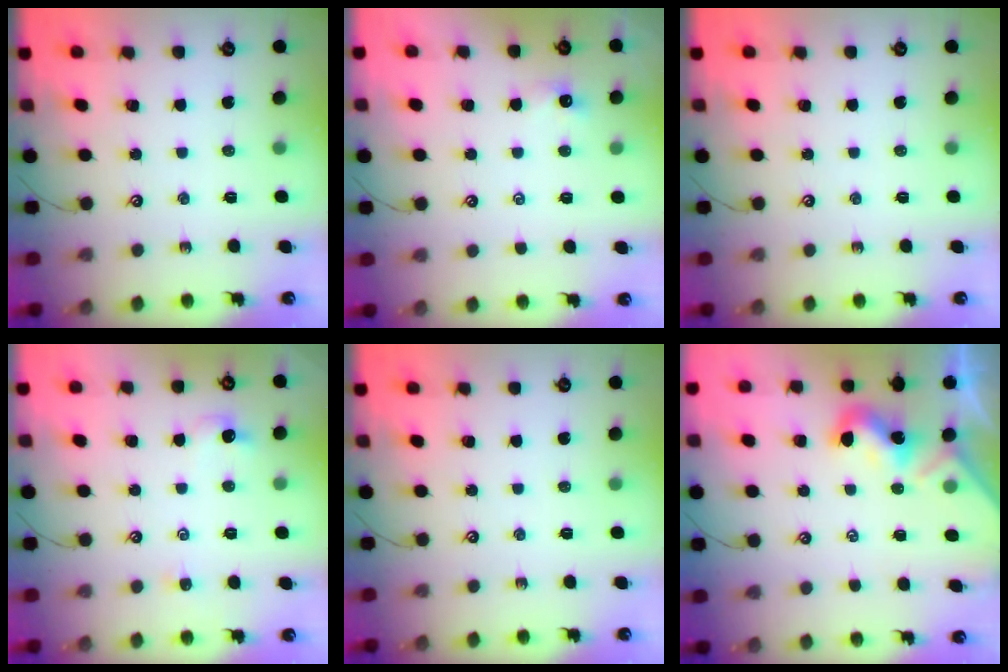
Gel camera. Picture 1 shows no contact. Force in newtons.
{"total": 0.6, "press": 0.3, "slide": 0.5}
{"total": 0.0}
{"total": 1.6, "press": 1.5, "slide": 0.4}
{"total": 0.0}
{"total": 1.8, "press": 1.8, "slide": 0.5}